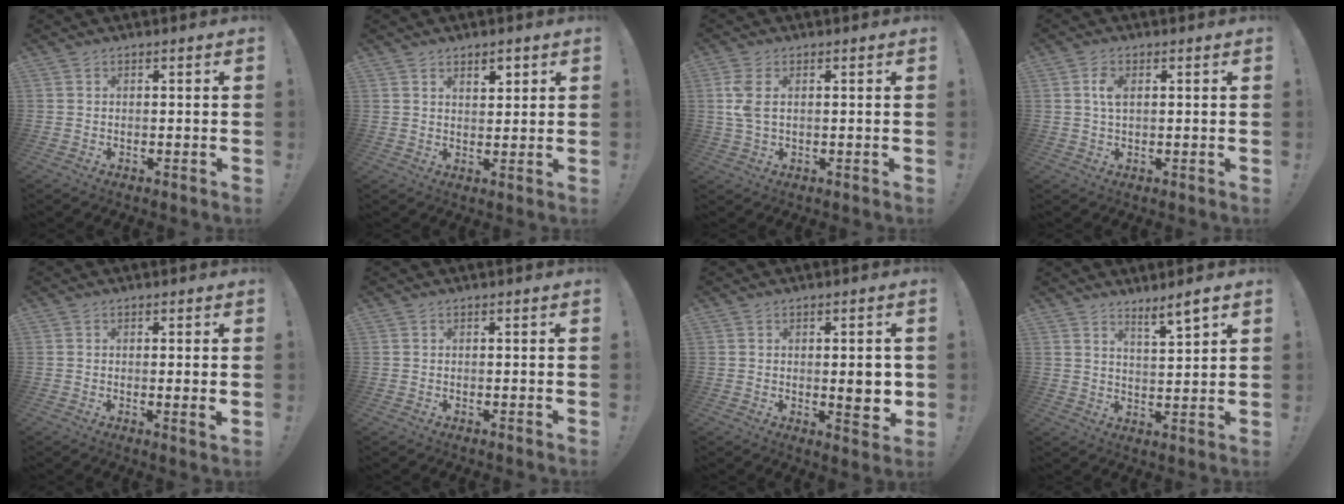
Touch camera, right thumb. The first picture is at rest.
{"total": 3.8, "force": [2.7, 2.0, 1.9], "torque": [-0.005, -0.018, 0.043]}
{"total": 5.1, "force": [1.0, 2.7, 4.2], "torque": [-0.091, 0.002, 0.017]}
{"total": 4.1, "force": [1.0, 2.1, 3.3], "torque": [-0.053, 0.000, 0.014]}
{"total": 2.1, "force": [0.3, -0.4, 2.1], "torque": [-0.021, -0.010, 0.001]}
{"total": 0.0}
{"total": 6.8, "force": [0.1, 2.0, 6.5], "torque": [-0.068, -0.014, -0.001]}
{"total": 6.2, "force": [4.9, 0.3, 3.8], "torque": [-0.043, -0.039, 0.077]}